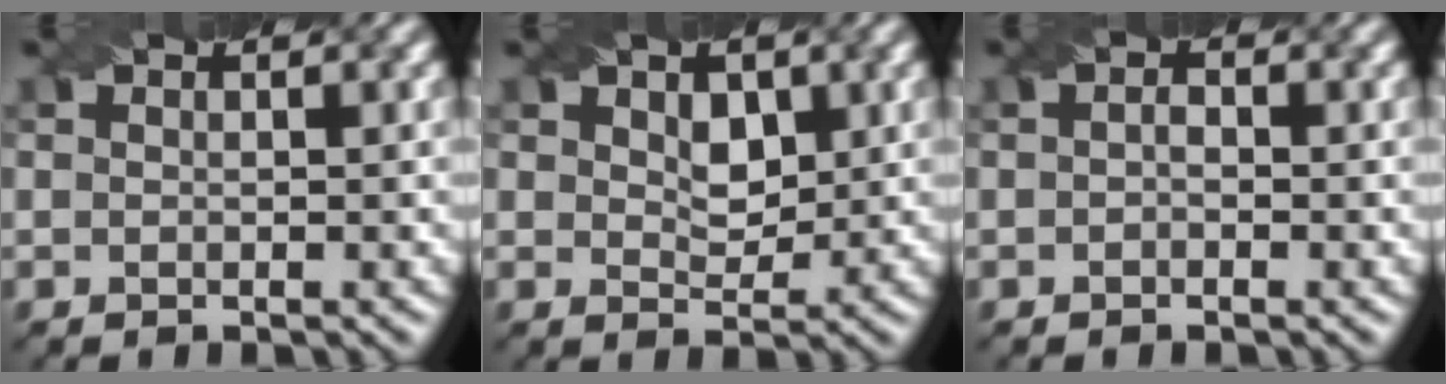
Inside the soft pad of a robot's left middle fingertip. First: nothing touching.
{"total": 2.6, "force": [1.0, 1.8, 1.6], "torque": [-0.031, -0.008, 0.016]}
{"total": 1.0, "force": [-0.1, 0.7, 0.8], "torque": [-0.011, -0.001, -0.007]}